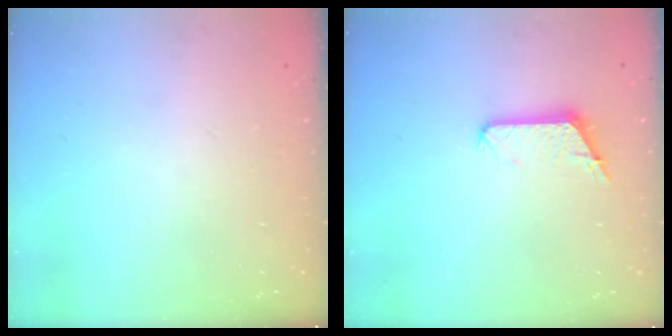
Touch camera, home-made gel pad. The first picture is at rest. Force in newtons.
{"total": 6.3, "press": 6.3, "slide": 0.6}